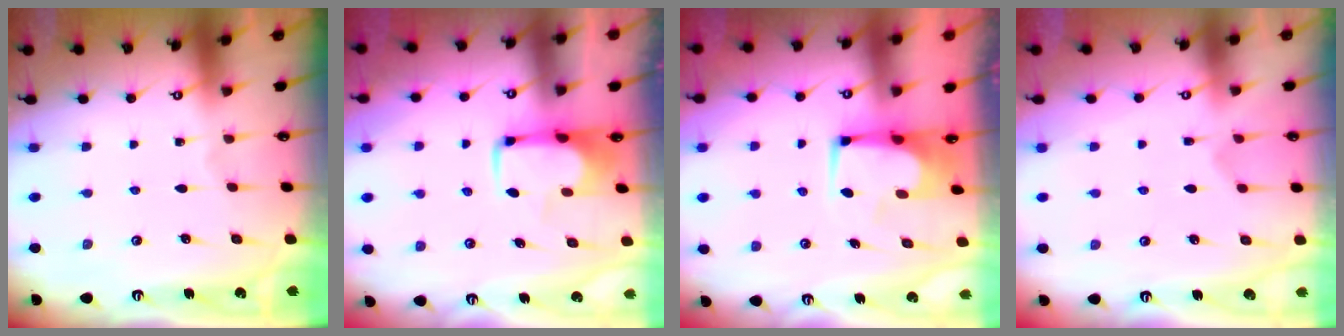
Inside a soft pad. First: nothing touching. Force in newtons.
{"total": 1.8, "press": 1.7, "slide": 0.5}
{"total": 1.2, "press": 1.2, "slide": 0.2}
{"total": 2.9, "press": 2.7, "slide": 1.1}